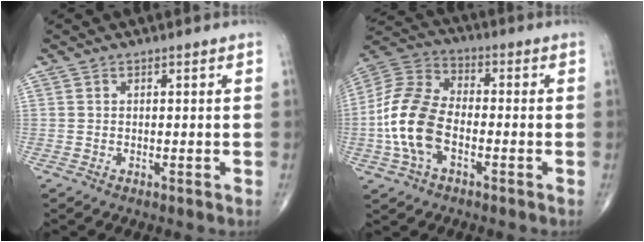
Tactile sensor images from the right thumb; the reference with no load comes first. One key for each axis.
{"total": 13.8, "fx": -3.3, "fy": 8.1, "fz": 10.7, "tx": -0.223, "ty": 0.030, "tz": -0.071}